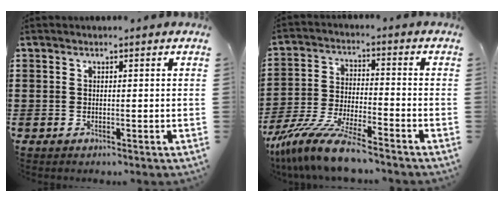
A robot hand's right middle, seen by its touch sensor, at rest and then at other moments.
{"total": 10.0, "force": [-8.8, 0.3, 4.8], "torque": [-0.103, 0.001, -0.174]}